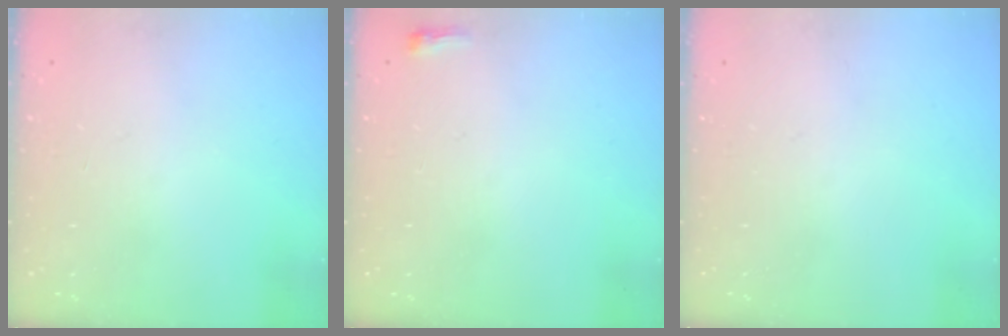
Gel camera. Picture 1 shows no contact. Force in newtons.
{"total": 2.6, "press": 2.5, "slide": 0.6}
{"total": 0.0}